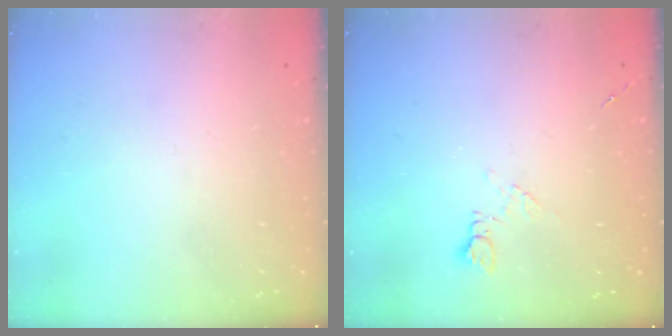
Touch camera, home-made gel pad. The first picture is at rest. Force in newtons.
{"total": 6.5, "press": 6.4, "slide": 0.8}